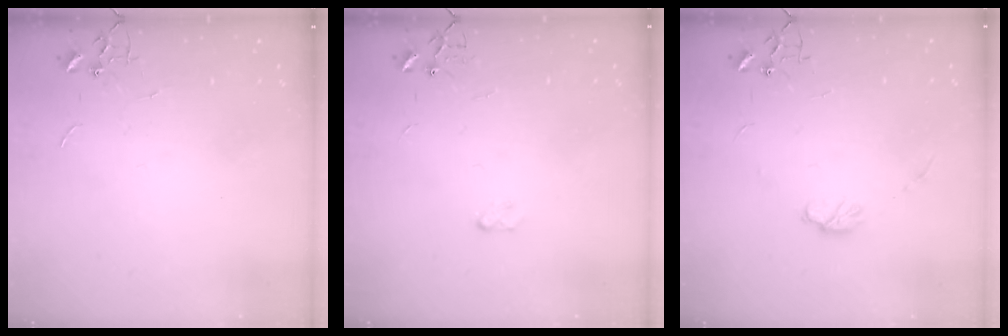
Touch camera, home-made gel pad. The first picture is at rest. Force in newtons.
{"total": 3.2, "press": 3.2, "slide": 0.5}
{"total": 5.7, "press": 5.6, "slide": 1.2}